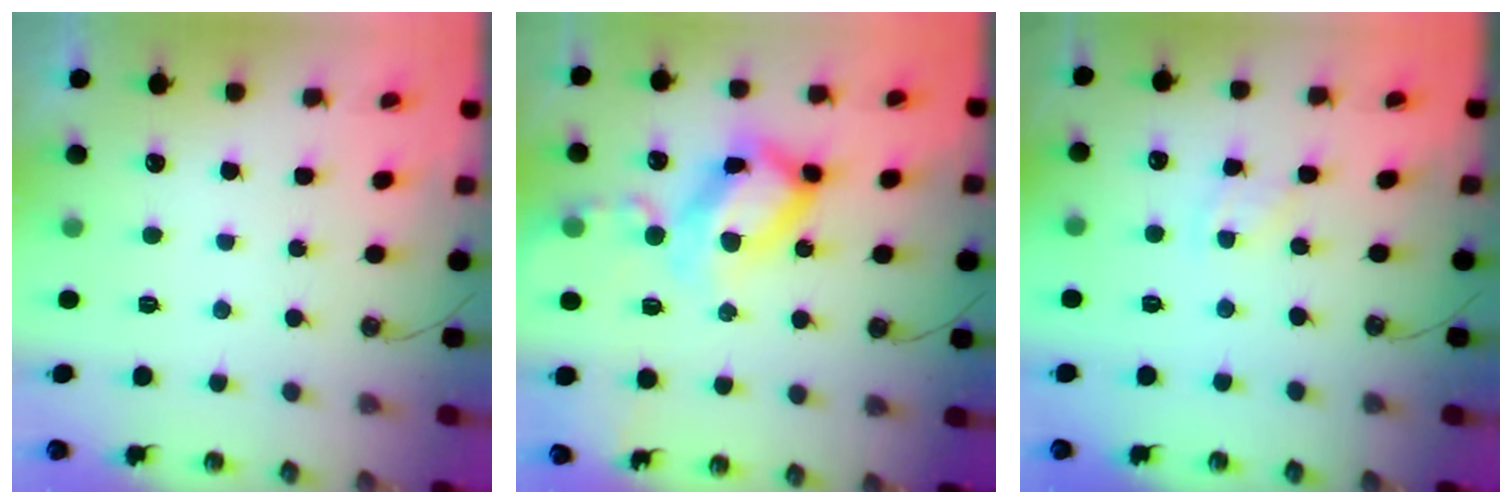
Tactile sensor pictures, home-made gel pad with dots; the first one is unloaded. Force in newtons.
{"total": 22.1, "press": 22.0, "slide": 2.1}
{"total": 3.5, "press": 3.5, "slide": 0.5}